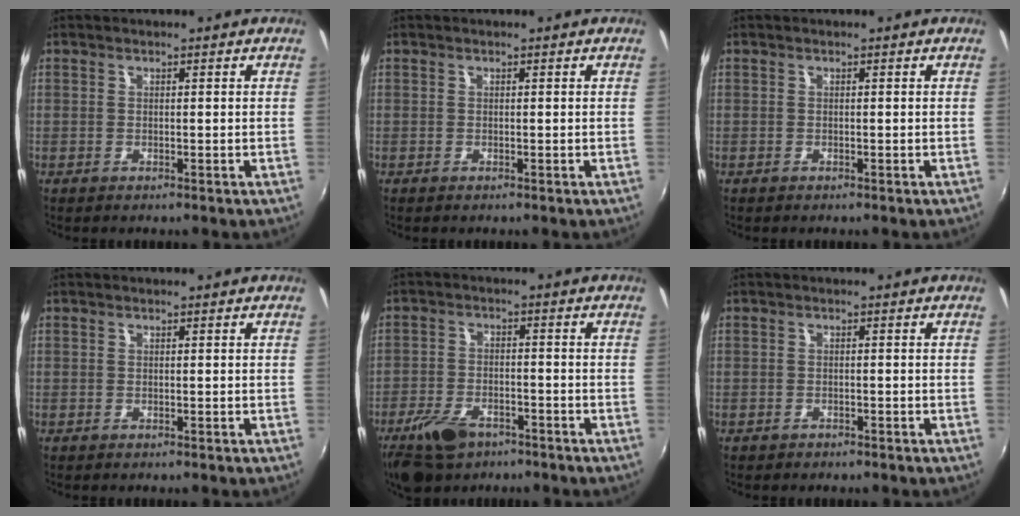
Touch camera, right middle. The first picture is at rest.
{"total": 0.0}
{"total": 0.0}
{"total": 0.0}
{"total": 9.4, "force": [-6.4, 4.8, 4.9], "torque": [-0.123, -0.009, -0.114]}
{"total": 0.9, "force": [-0.8, 0.4, -0.1], "torque": [-0.002, 0.001, -0.011]}